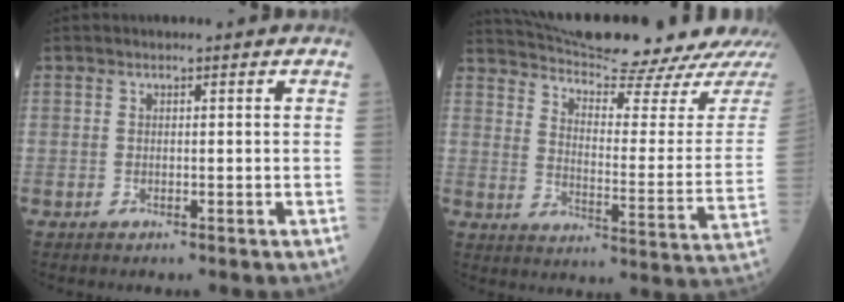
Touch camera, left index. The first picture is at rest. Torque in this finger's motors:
{"motor_torque": [0.89, -1.26, 0.27, 0.05]}